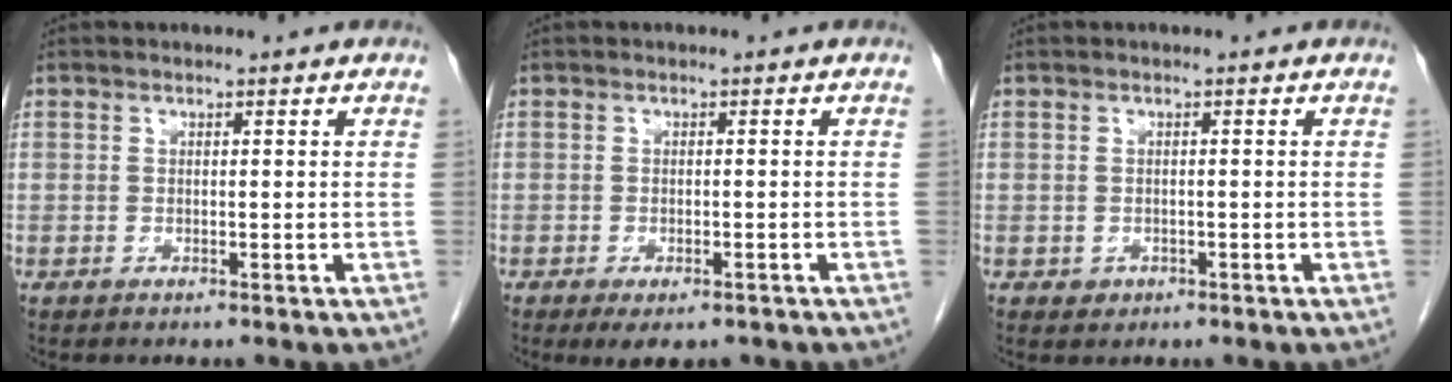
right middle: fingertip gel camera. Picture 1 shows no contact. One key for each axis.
{"total": 4.4, "fx": -3.0, "fy": 2.0, "fz": 2.4, "tx": -0.028, "ty": -0.005, "tz": -0.038}
{"total": 1.2, "fx": -0.5, "fy": 1.1, "fz": 0.2, "tx": -0.002, "ty": 0.004, "tz": -0.002}